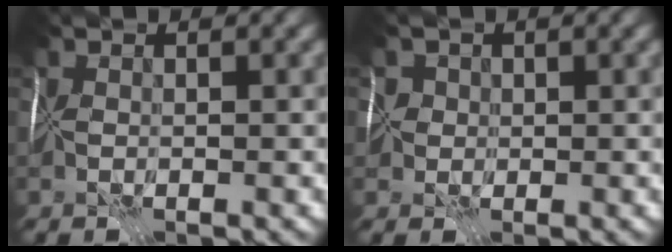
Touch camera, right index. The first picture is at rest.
{"total": 2.4, "force": [0.5, 2.3, 0.6], "torque": [-0.002, 0.010, 0.003]}